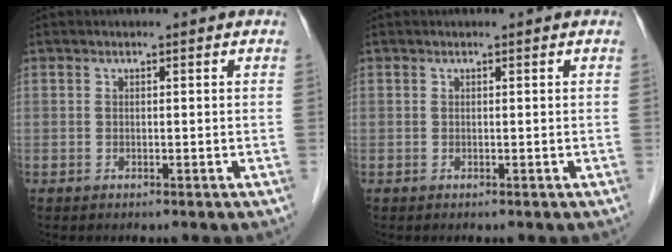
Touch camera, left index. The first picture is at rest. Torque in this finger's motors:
{"motor_torque": [0.14, -0.17, -0.08, -0.01]}